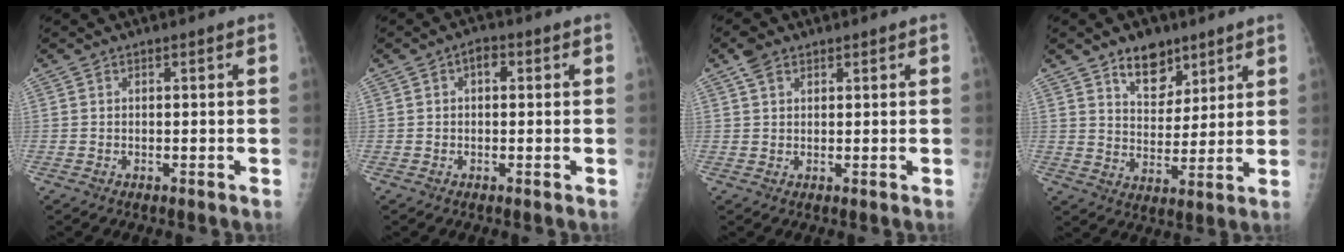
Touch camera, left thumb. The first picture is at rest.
{"total": 2.4, "force": [0.5, 1.5, 1.8], "torque": [-0.016, 0.007, 0.001]}
{"total": 3.0, "force": [1.8, 1.9, 1.5], "torque": [-0.025, 0.001, 0.037]}
{"total": 9.2, "force": [6.1, 5.4, 4.2], "torque": [-0.034, -0.039, 0.104]}